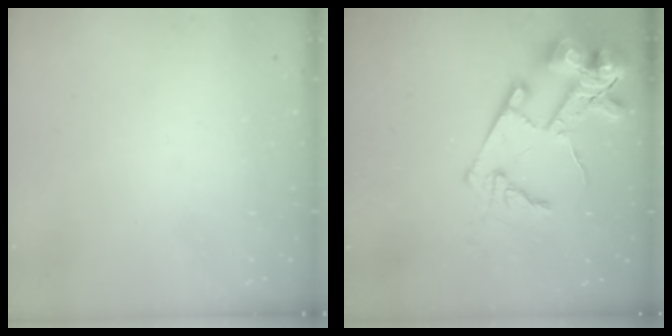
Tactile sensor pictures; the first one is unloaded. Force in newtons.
{"total": 18.5, "press": 18.3, "slide": 2.3}